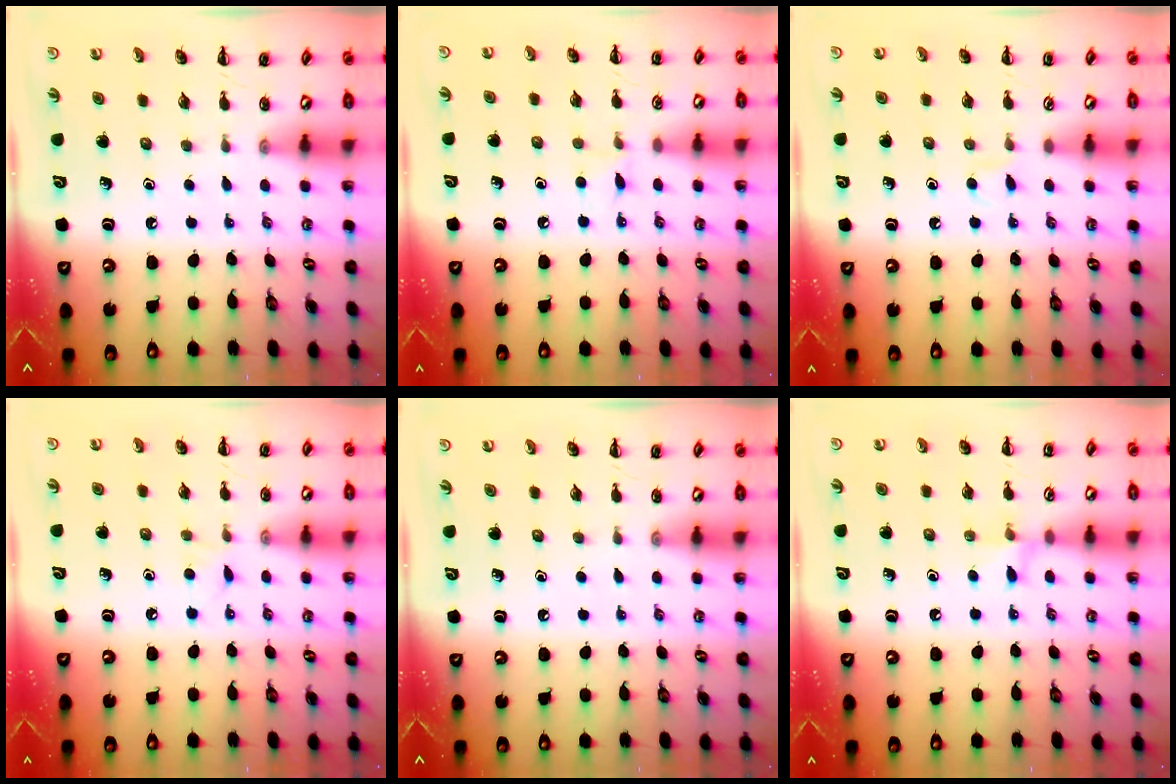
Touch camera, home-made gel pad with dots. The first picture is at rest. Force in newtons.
{"total": 3.8, "press": 3.6, "slide": 1.3}
{"total": 2.9, "press": 2.7, "slide": 0.9}
{"total": 4.6, "press": 4.4, "slide": 1.3}
{"total": 0.0}
{"total": 6.4, "press": 6.1, "slide": 1.9}